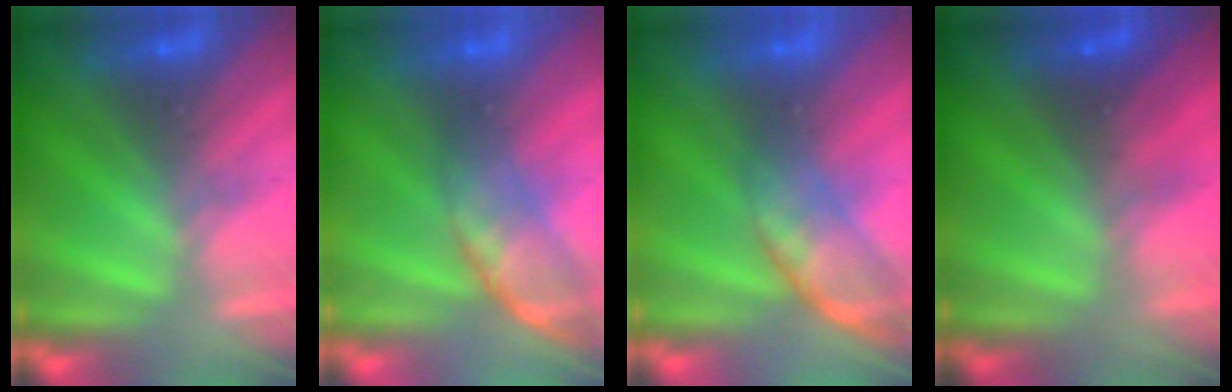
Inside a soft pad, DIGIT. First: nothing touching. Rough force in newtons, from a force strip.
{"total": 2.6}
{"total": 2.6}
{"total": 2.2}